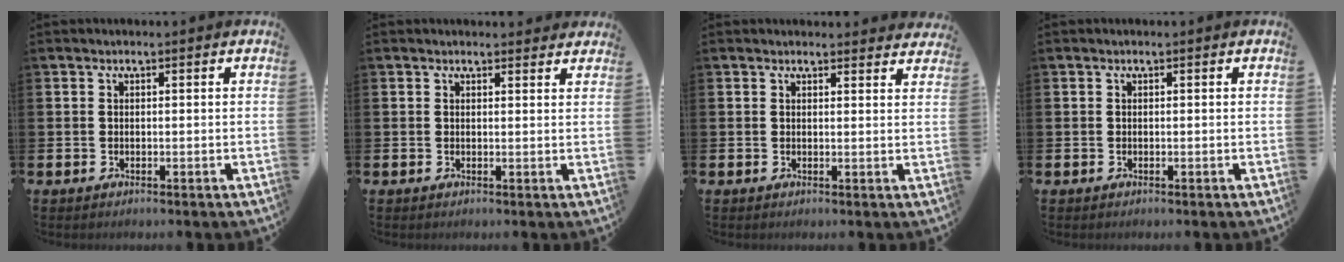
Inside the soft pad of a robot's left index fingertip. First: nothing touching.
{"total": 1.2, "force": [1.2, 0.3, 0.1], "torque": [0.005, -0.003, 0.021]}
{"total": 1.7, "force": [1.7, 0.3, -0.1], "torque": [0.007, -0.009, 0.029]}
{"total": 0.0}